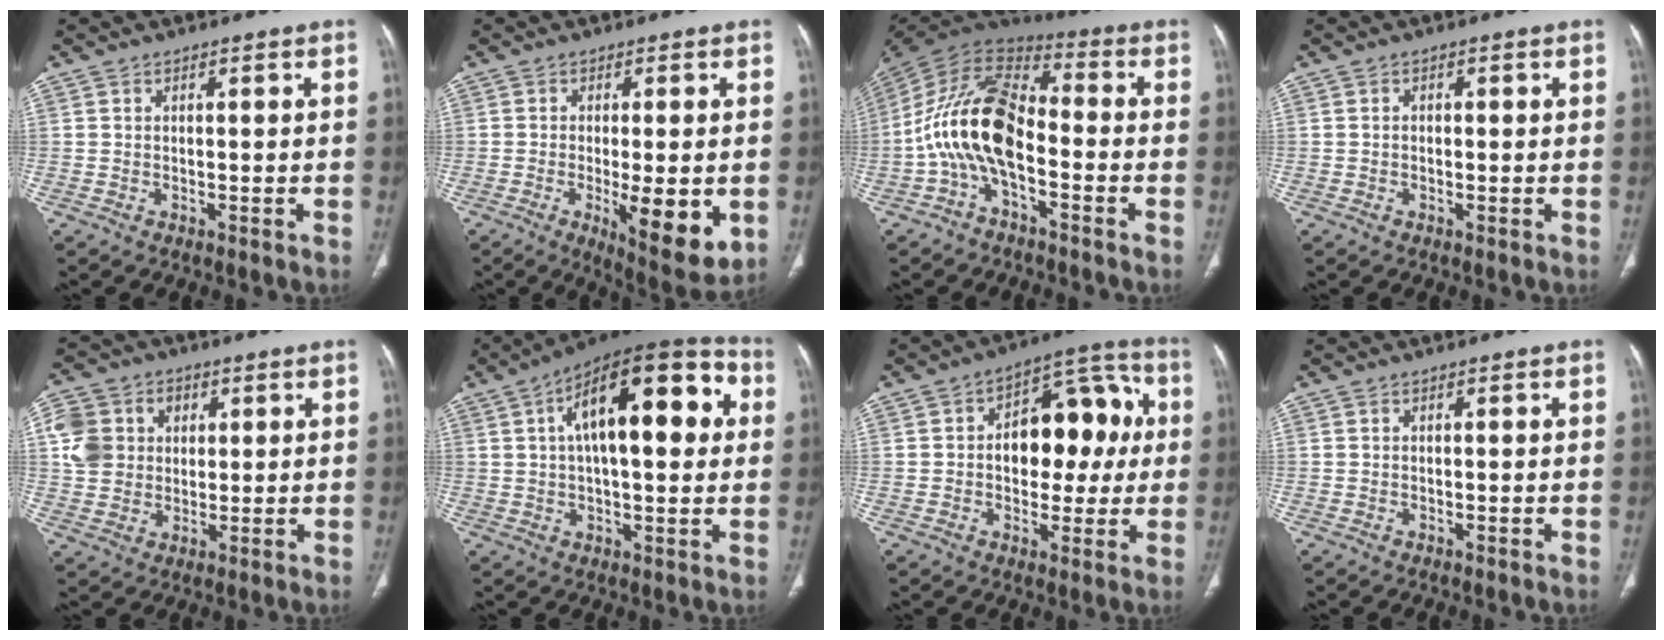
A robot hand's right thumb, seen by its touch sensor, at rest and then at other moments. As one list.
[{"total": 11.8, "force": [-2.7, 3.6, 10.9], "torque": [-0.150, -0.025, -0.032]}, {"total": 16.3, "force": [-3.7, 8.6, 13.4], "torque": [-0.257, 0.063, -0.078]}, {"total": 0.6, "force": [0.0, 0.4, 0.4], "torque": [-0.006, 0.001, -0.002]}, {"total": 10.5, "force": [2.3, 9.1, 4.7], "torque": [-0.070, 0.006, 0.041]}, {"total": 22.6, "force": [5.5, 9.4, 19.8], "torque": [-0.281, 0.028, 0.073]}, {"total": 16.0, "force": [1.5, 9.8, 12.5], "torque": [-0.118, 0.039, 0.021]}, {"total": 0.0}]